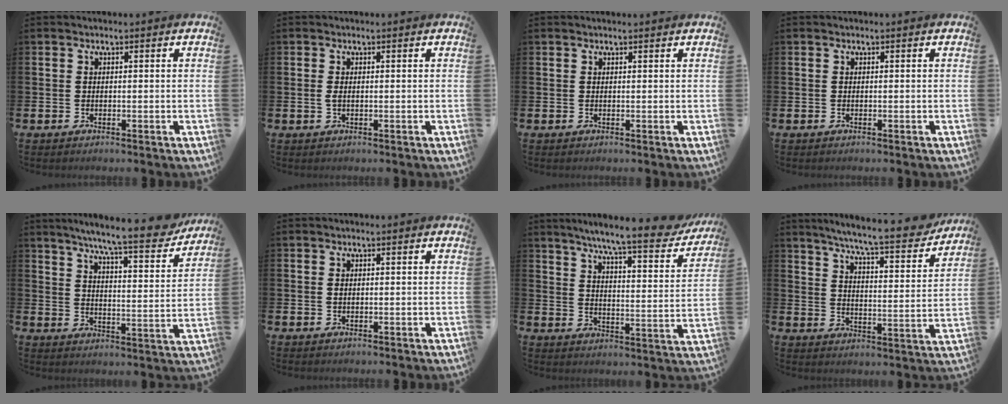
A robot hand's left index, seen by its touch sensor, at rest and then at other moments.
{"total": 1.1, "force": [0.1, 0.4, 1.0], "torque": [-0.014, 0.002, -0.002]}
{"total": 0.5, "force": [0.5, 0.0, 0.2], "torque": [0.001, -0.002, 0.008]}
{"total": 0.0}
{"total": 9.2, "force": [8.0, 0.4, 4.4], "torque": [-0.088, -0.056, 0.131]}
{"total": 0.5, "force": [0.2, 0.3, 0.4], "torque": [-0.003, 0.000, 0.001]}
{"total": 8.6, "force": [7.4, 0.4, 4.3], "torque": [-0.087, -0.055, 0.117]}
{"total": 8.5, "force": [7.7, 0.4, 3.5], "torque": [-0.083, -0.056, 0.127]}